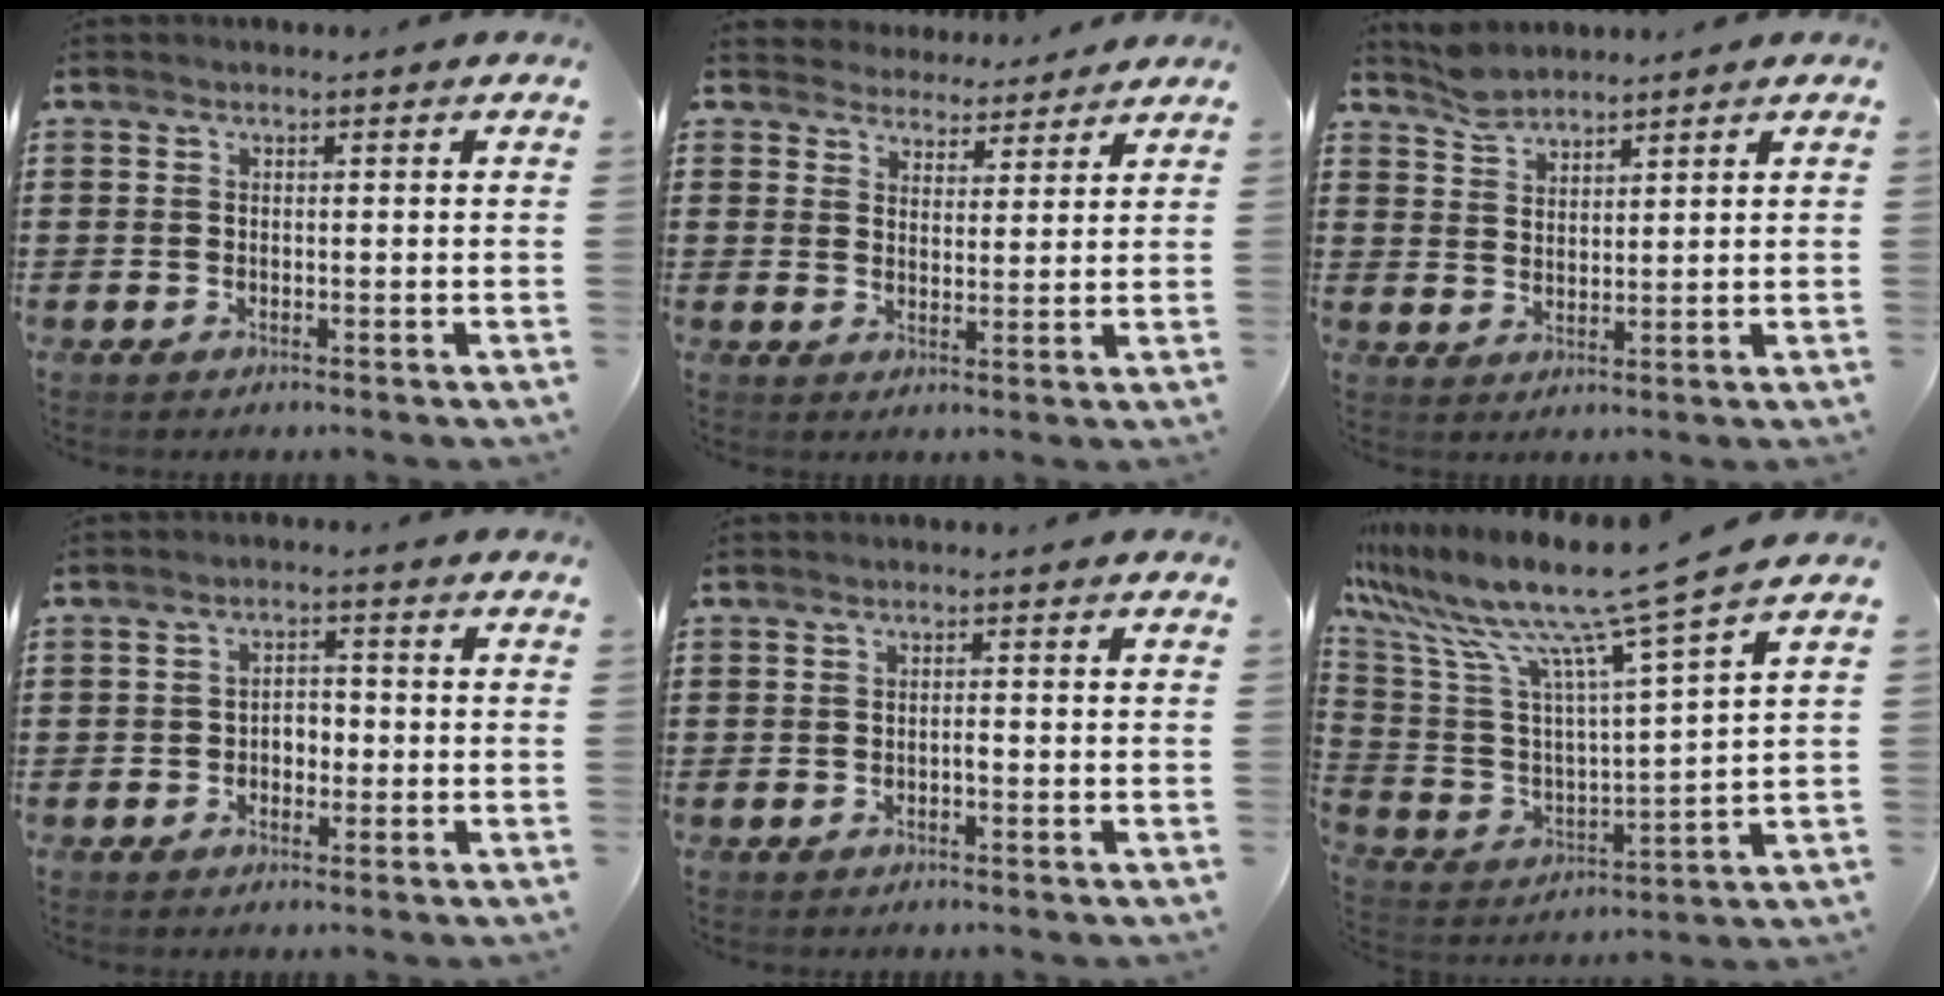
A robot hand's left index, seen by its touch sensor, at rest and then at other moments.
{"total": 3.8, "force": [3.6, 1.1, -0.4], "torque": [-0.012, -0.017, 0.065]}
{"total": 3.3, "force": [3.2, 0.8, 0.4], "torque": [-0.017, -0.003, 0.062]}
{"total": 2.3, "force": [-0.9, 1.5, 1.5], "torque": [-0.032, 0.004, -0.023]}
{"total": 0.8, "force": [-0.3, 0.0, 0.7], "torque": [-0.014, -0.003, -0.006]}
{"total": 11.5, "force": [9.3, -0.1, 6.8], "torque": [-0.172, -0.069, 0.148]}